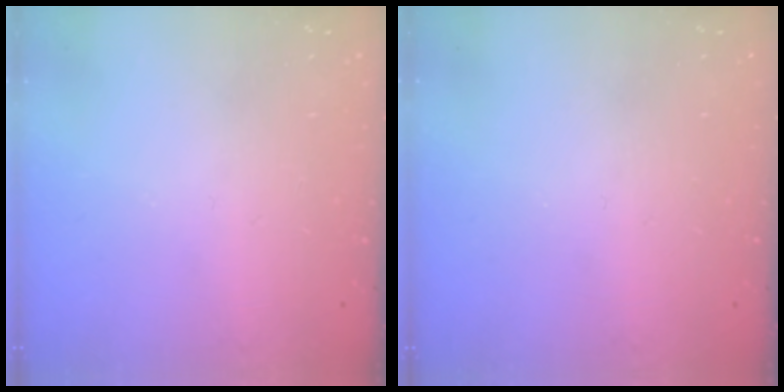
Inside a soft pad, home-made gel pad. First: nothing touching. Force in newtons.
{"total": 0.0}